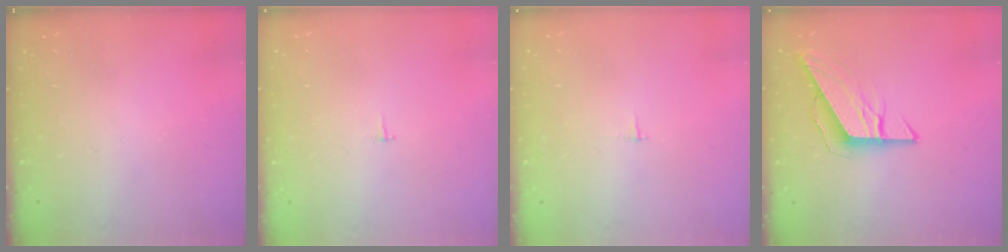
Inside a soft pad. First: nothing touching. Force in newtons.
{"total": 1.8, "press": 1.8, "slide": 0.1}
{"total": 2.3, "press": 2.3, "slide": 0.2}
{"total": 8.3, "press": 8.3, "slide": 0.2}